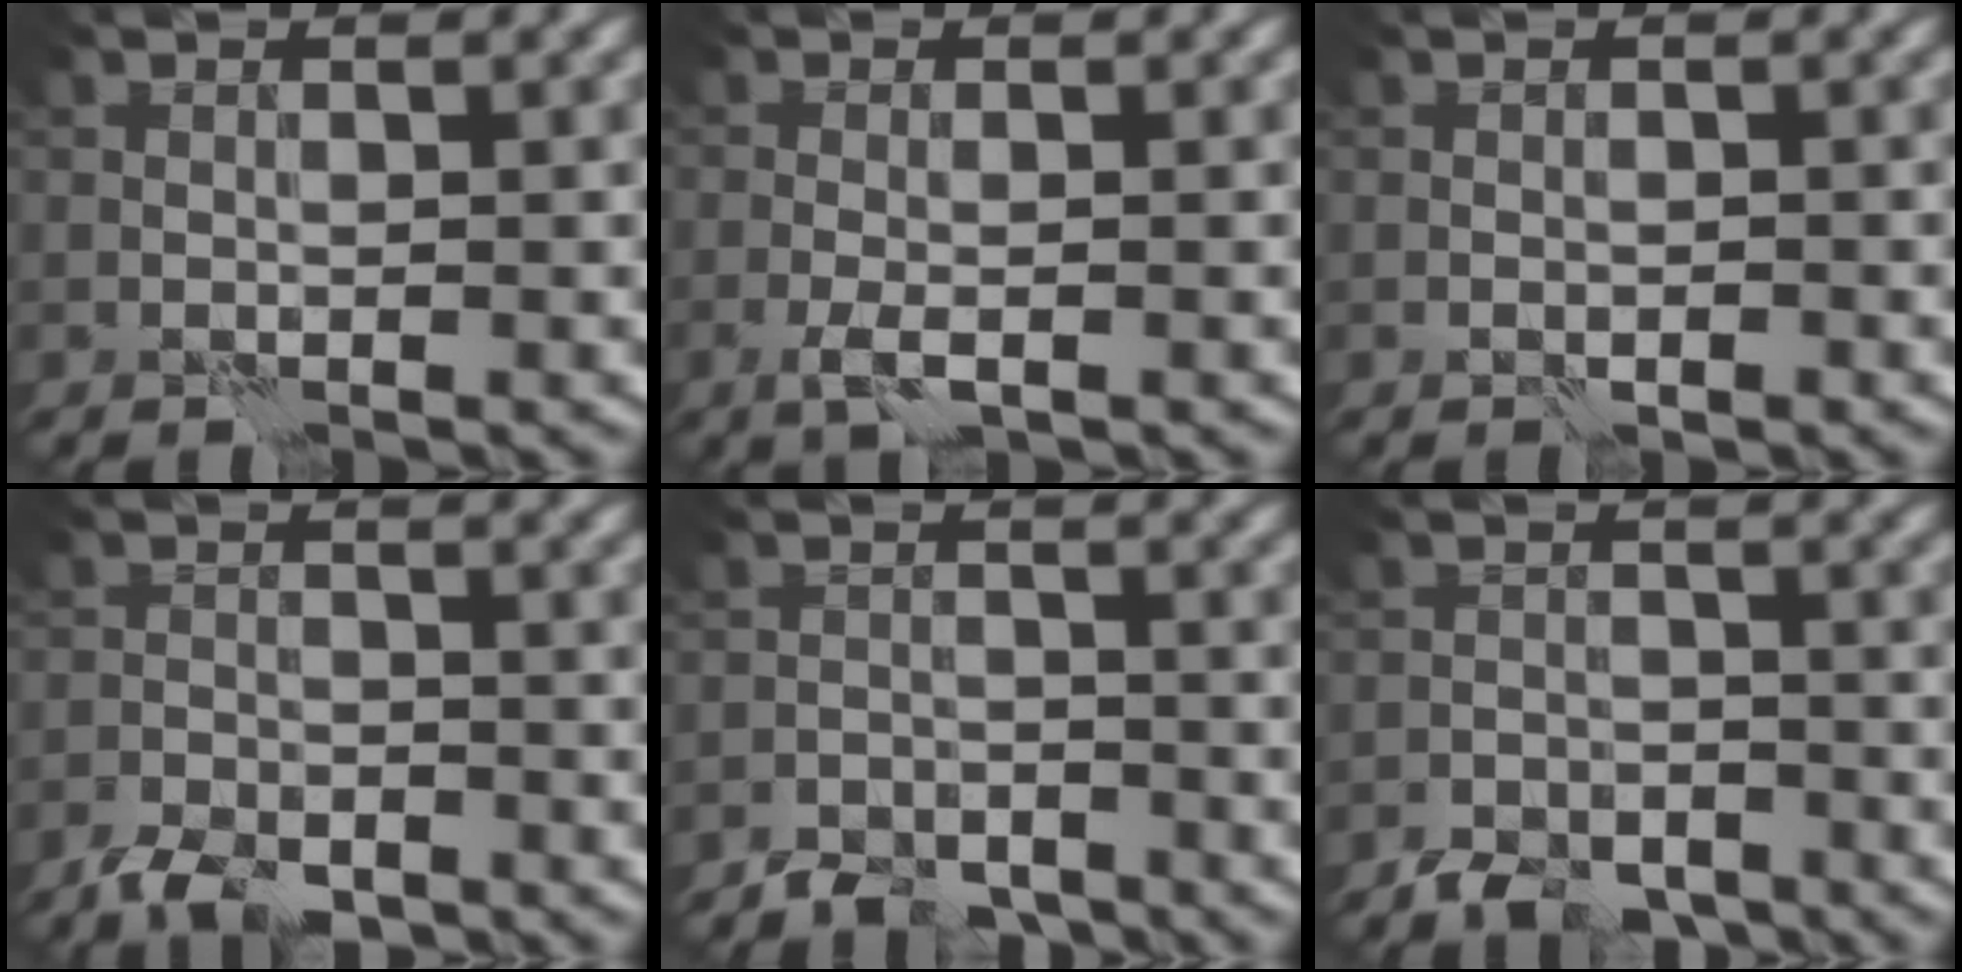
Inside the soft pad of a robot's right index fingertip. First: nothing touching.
{"total": 2.0, "force": [-0.9, 0.5, 1.7], "torque": [-0.041, -0.003, -0.021]}
{"total": 0.8, "force": [-0.5, 0.4, 0.5], "torque": [-0.009, 0.000, -0.010]}
{"total": 4.0, "force": [-3.4, 1.4, 1.5], "torque": [-0.025, -0.004, -0.070]}
{"total": 3.3, "force": [-3.1, 1.1, 0.5], "torque": [-0.004, 0.004, -0.062]}
{"total": 3.7, "force": [-3.3, 1.5, 0.8], "torque": [-0.009, 0.000, -0.066]}